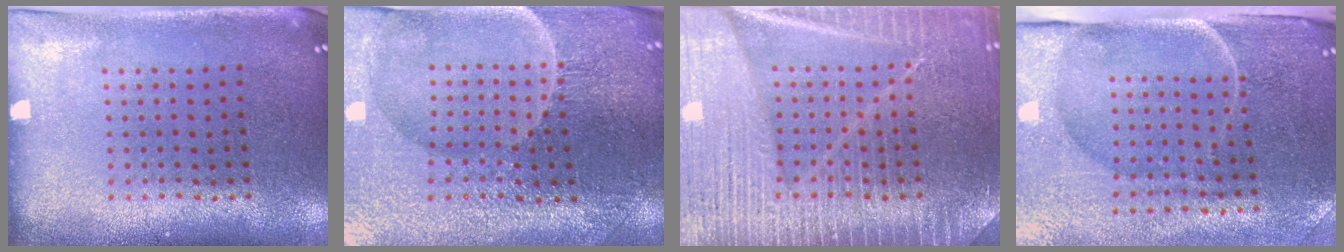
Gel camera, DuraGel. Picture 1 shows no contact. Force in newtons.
{"total": 4.4, "press": 4.4, "slide": 0.8}
{"total": 6.7, "press": 6.7, "slide": 1.0}
{"total": 4.7, "press": 3.9, "slide": 2.6}